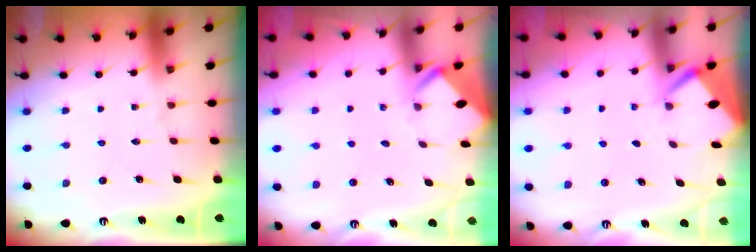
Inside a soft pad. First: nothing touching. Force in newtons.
{"total": 3.4, "press": 3.4, "slide": 0.3}
{"total": 2.7, "press": 2.7, "slide": 0.3}